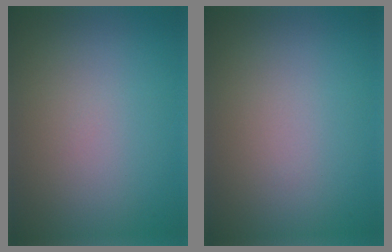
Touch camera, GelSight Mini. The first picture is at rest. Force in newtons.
{"total": 0.0}